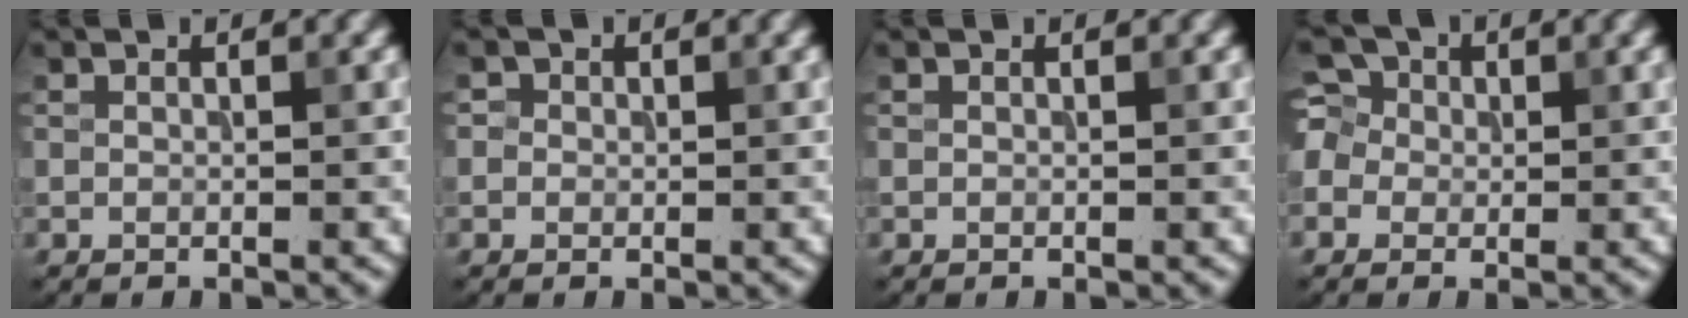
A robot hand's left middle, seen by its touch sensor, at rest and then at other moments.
{"total": 1.1, "force": [0.4, 1.0, 0.3], "torque": [-0.001, -0.002, -0.003]}
{"total": 0.0}
{"total": 3.7, "force": [0.2, 3.4, 1.5], "torque": [-0.024, 0.025, -0.015]}